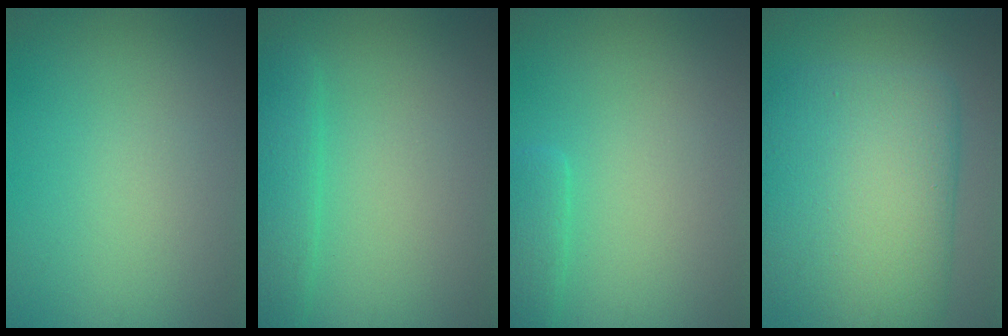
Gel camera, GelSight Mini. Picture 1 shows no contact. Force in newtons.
{"total": 2.4, "press": 2.4, "slide": 0.2}
{"total": 1.6, "press": 1.6, "slide": 0.1}
{"total": 10.8, "press": 10.8, "slide": 0.6}